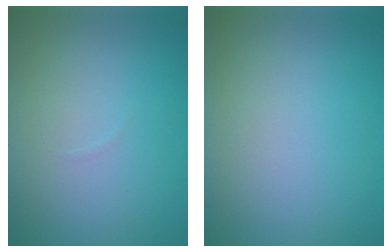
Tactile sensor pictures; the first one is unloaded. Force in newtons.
{"total": 0.0}